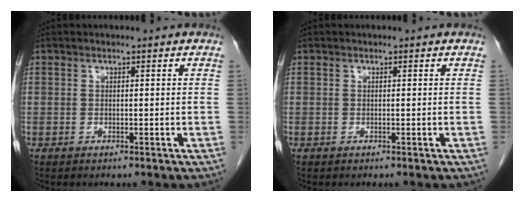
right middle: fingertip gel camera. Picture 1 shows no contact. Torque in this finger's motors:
{"motor_torque": [0.33, -0.12, 0.05, 0.01]}